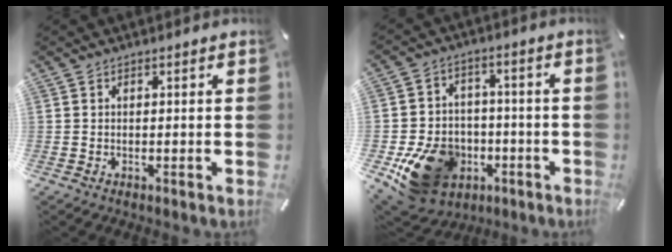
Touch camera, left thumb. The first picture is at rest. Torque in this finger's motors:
{"motor_torque": [1.54, 2.84, 0.51, 0.07, 0.35]}